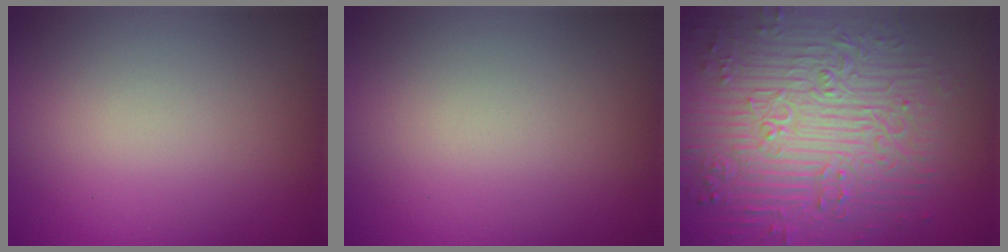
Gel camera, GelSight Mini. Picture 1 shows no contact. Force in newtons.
{"total": 0.0}
{"total": 9.3, "press": 6.8, "slide": 6.3}